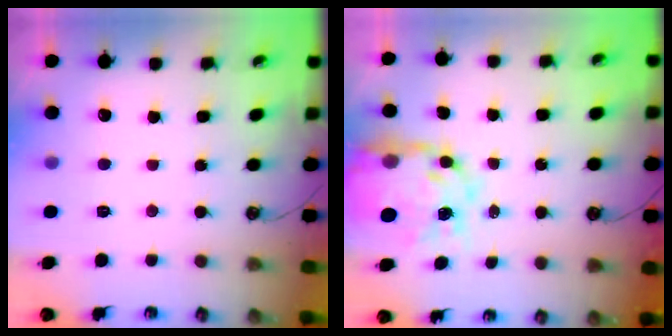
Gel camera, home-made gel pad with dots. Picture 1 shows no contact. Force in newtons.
{"total": 17.0, "press": 17.0, "slide": 1.6}